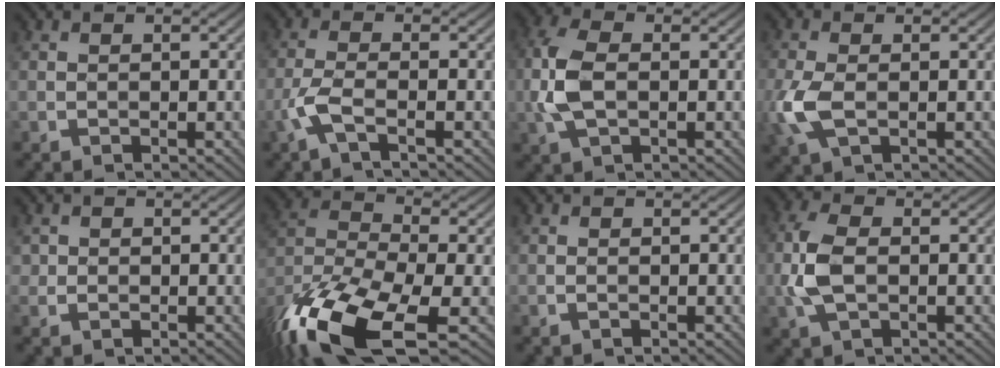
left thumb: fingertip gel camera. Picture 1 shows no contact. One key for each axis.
{"total": 3.6, "fx": -1.9, "fy": 0.6, "fz": 3.0, "tx": -0.071, "ty": 0.003, "tz": -0.053}
{"total": 6.0, "fx": -0.4, "fy": 3.3, "fz": 5.0, "tx": -0.137, "ty": 0.005, "tz": -0.015}
{"total": 5.1, "fx": -1.0, "fy": 2.6, "fz": 4.2, "tx": -0.117, "ty": -0.005, "tz": -0.021}
{"total": 0.8, "fx": 0.1, "fy": 0.8, "fz": 0.1, "tx": -0.001, "ty": -0.002, "tz": 0.000}
{"total": 17.9, "fx": -11.3, "fy": 6.7, "fz": 12.1, "tx": -0.313, "ty": -0.045, "tz": -0.193}
{"total": 0.0}
{"total": 5.2, "fx": -0.5, "fy": 2.7, "fz": 4.4, "tx": -0.120, "ty": 0.003, "tz": -0.015}